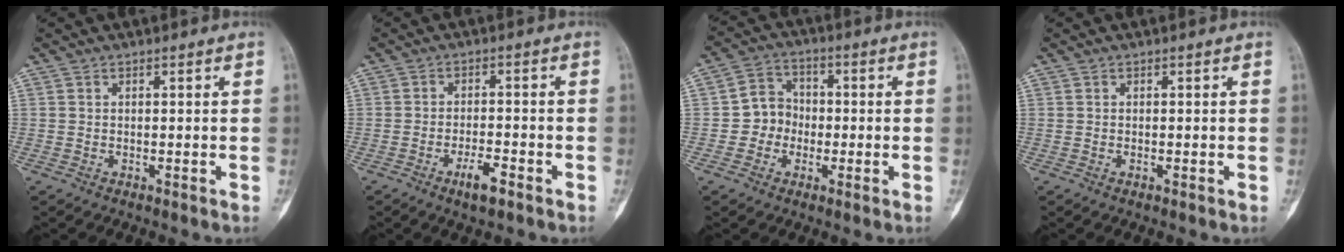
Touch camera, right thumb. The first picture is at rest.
{"total": 4.4, "force": [-2.6, 1.3, 3.3], "torque": [-0.054, 0.013, -0.043]}
{"total": 6.7, "force": [-1.2, 6.1, 2.4], "torque": [-0.003, 0.024, -0.033]}
{"total": 0.0}